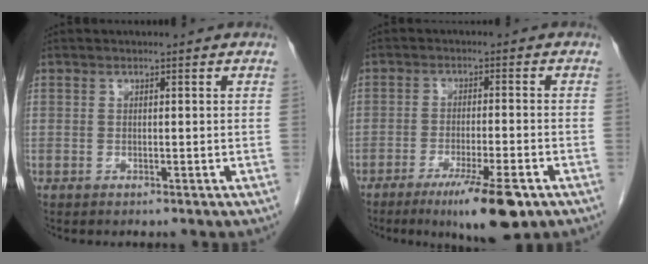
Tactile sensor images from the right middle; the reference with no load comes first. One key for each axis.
{"total": 9.3, "fx": -5.7, "fy": 0.6, "fz": 7.3, "tx": -0.120, "ty": -0.023, "tz": -0.088}